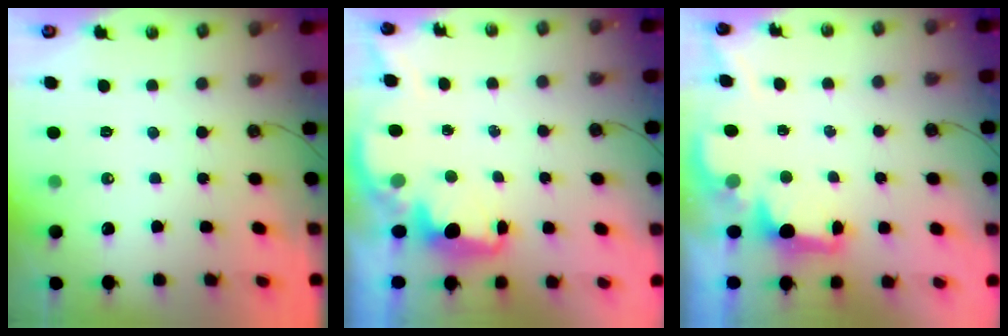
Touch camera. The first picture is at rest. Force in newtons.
{"total": 2.2, "press": 2.0, "slide": 0.8}
{"total": 2.1, "press": 2.0, "slide": 0.8}